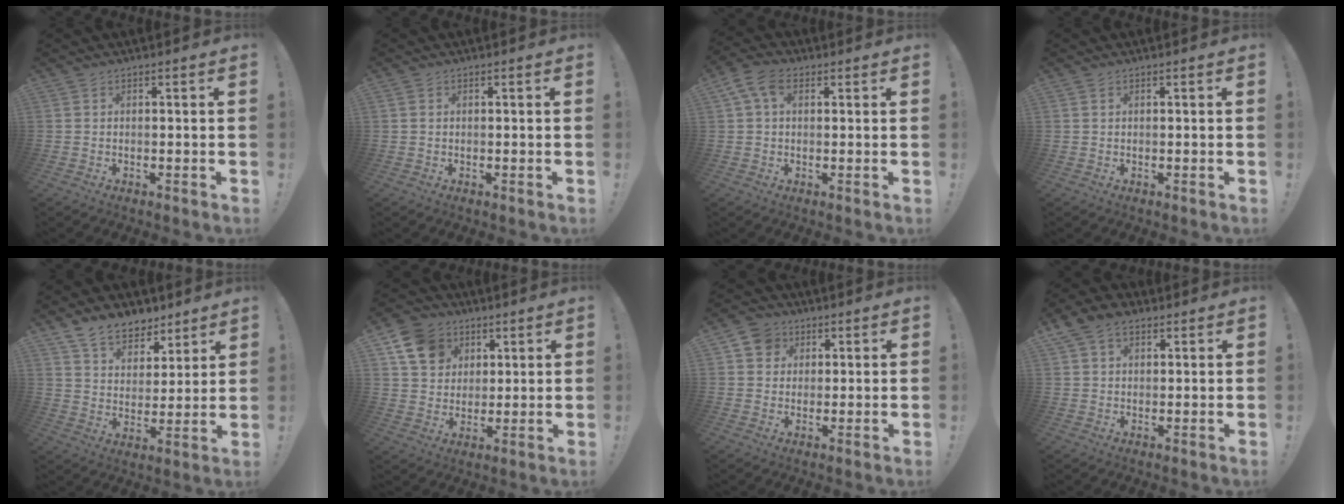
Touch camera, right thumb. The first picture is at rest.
{"total": 0.9, "force": [0.4, 0.6, 0.4], "torque": [0.000, -0.001, 0.006]}
{"total": 7.4, "force": [2.6, 4.6, 5.1], "torque": [-0.106, 0.008, 0.052]}
{"total": 0.5, "force": [0.3, 0.3, 0.2], "torque": [-0.005, 0.001, 0.006]}
{"total": 10.8, "force": [8.3, 6.2, 3.1], "torque": [-0.059, -0.059, 0.162]}
{"total": 12.7, "force": [6.2, 10.0, 4.8], "torque": [-0.078, -0.027, 0.125]}
{"total": 7.0, "force": [2.9, 6.1, 1.9], "torque": [-0.030, -0.011, 0.059]}
{"total": 6.9, "force": [3.7, 4.6, 3.7], "torque": [-0.062, -0.003, 0.072]}